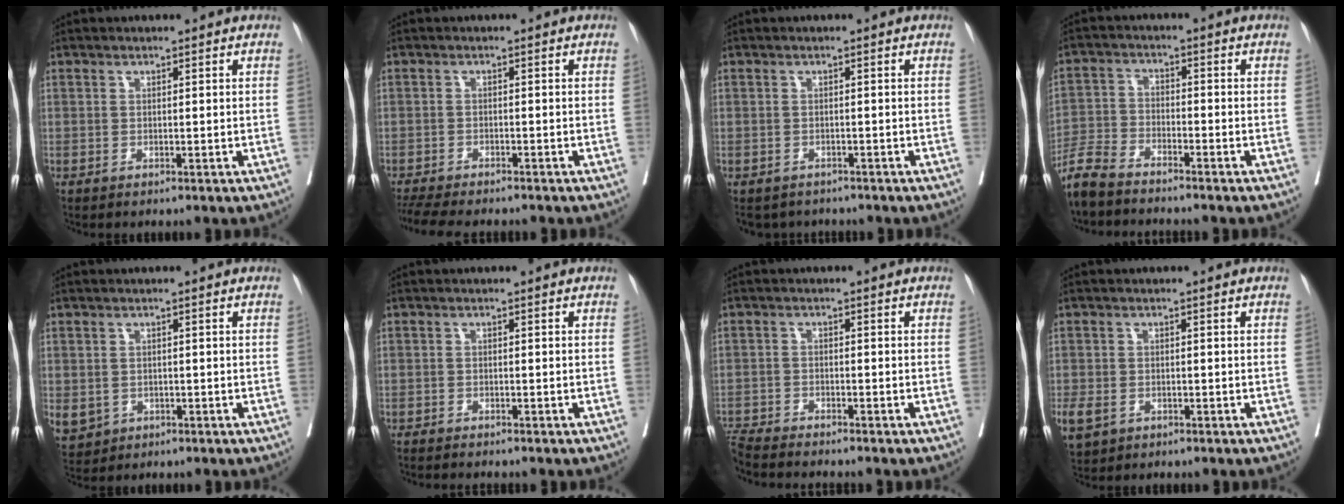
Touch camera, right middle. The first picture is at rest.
{"total": 8.2, "force": [-7.2, 1.3, 3.5], "torque": [-0.059, -0.009, -0.115]}
{"total": 4.0, "force": [-3.5, 2.0, 0.0], "torque": [0.005, -0.004, -0.051]}
{"total": 7.0, "force": [-6.5, 1.3, 2.1], "torque": [-0.042, -0.020, -0.127]}
{"total": 7.1, "force": [-2.3, 6.3, 2.2], "torque": [-0.067, -0.004, -0.026]}
{"total": 2.7, "force": [-2.7, 0.2, 0.7], "torque": [-0.012, -0.009, -0.043]}
{"total": 7.1, "force": [-6.8, -0.8, 1.8], "torque": [-0.037, -0.013, -0.122]}
{"total": 6.9, "force": [-3.2, 5.3, 3.1], "torque": [-0.091, -0.010, -0.047]}